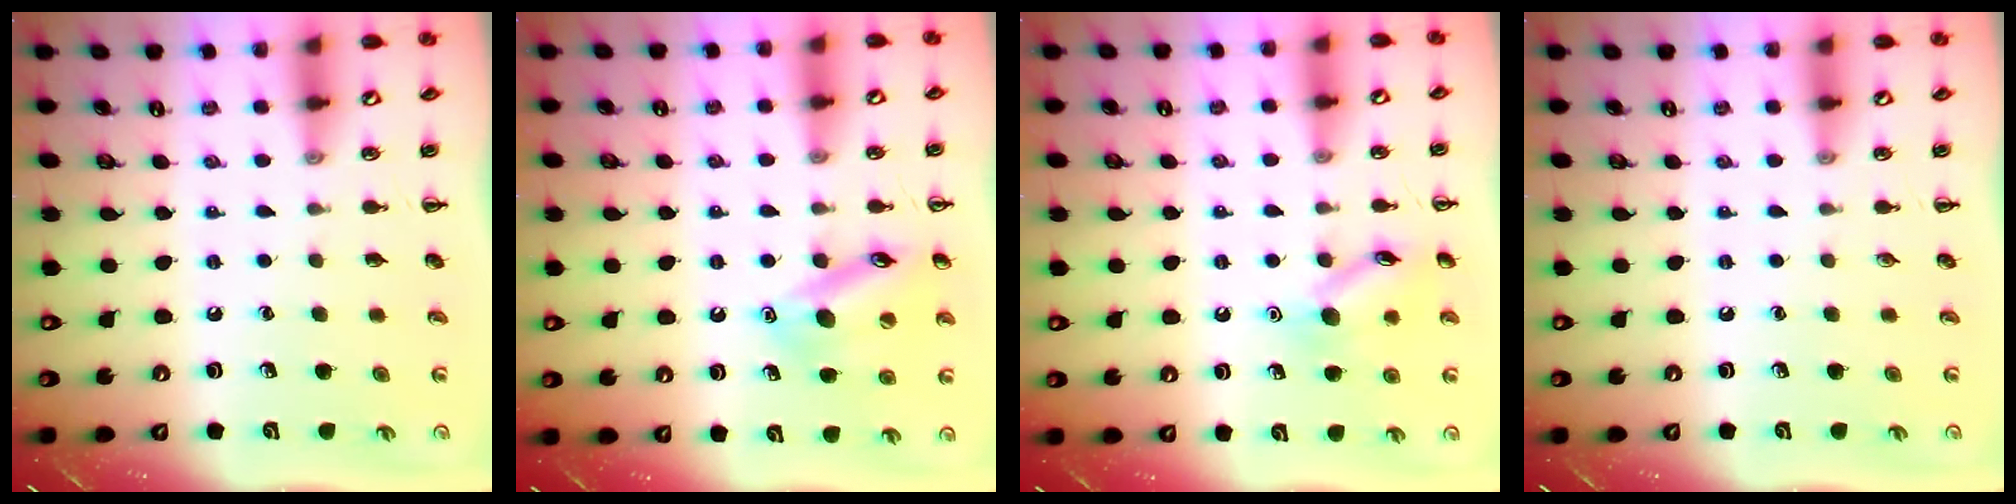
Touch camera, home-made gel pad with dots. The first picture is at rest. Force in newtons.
{"total": 14.1, "press": 14.0, "slide": 1.6}
{"total": 11.0, "press": 11.0, "slide": 0.5}
{"total": 0.0}